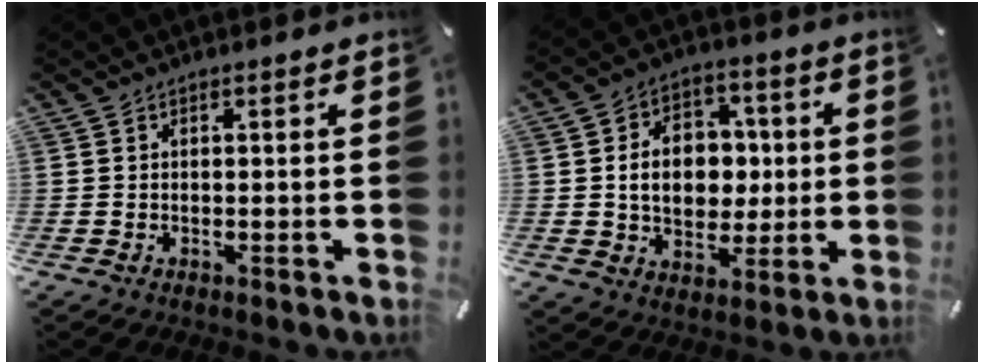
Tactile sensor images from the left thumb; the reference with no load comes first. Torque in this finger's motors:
{"motor_torque": [2.32, 2.30, 1.05, -0.90, 0.43]}